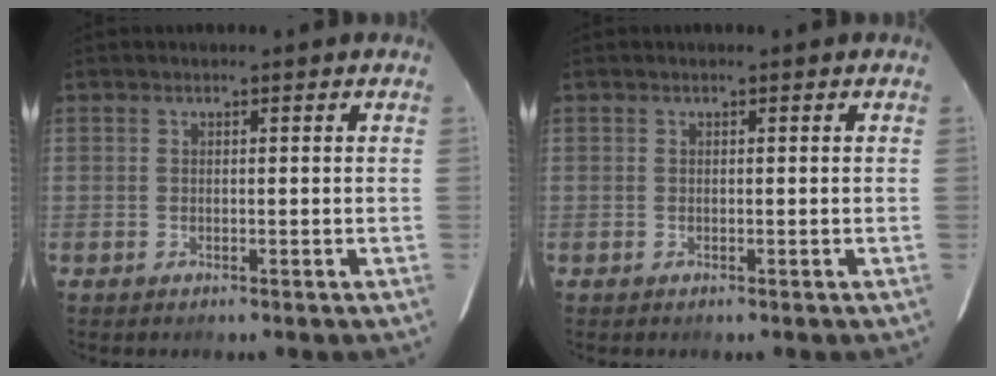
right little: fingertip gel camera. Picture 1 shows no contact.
{"total": 0.0}